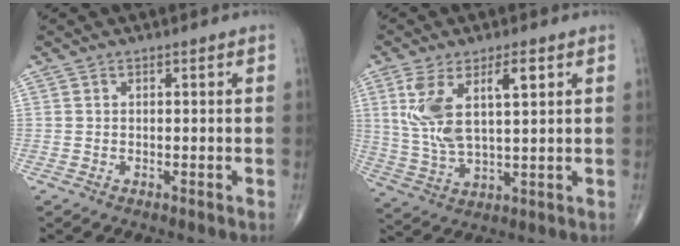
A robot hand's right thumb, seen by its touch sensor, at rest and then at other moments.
{"total": 12.1, "force": [4.0, 4.7, 10.4], "torque": [-0.207, -0.008, 0.085]}